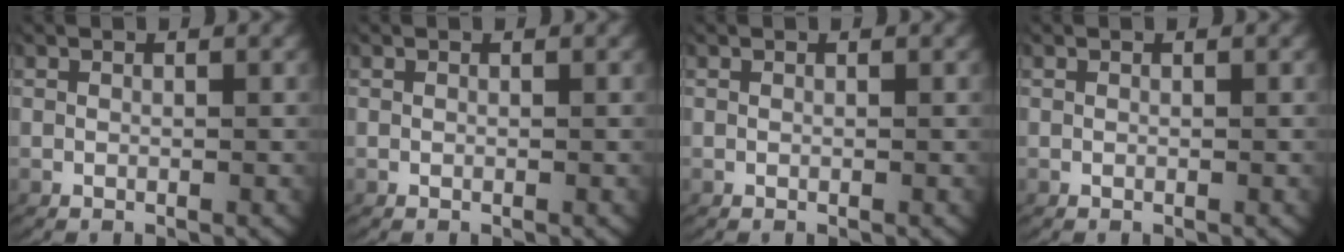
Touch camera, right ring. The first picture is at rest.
{"total": 0.0}
{"total": 0.0}
{"total": 0.0}